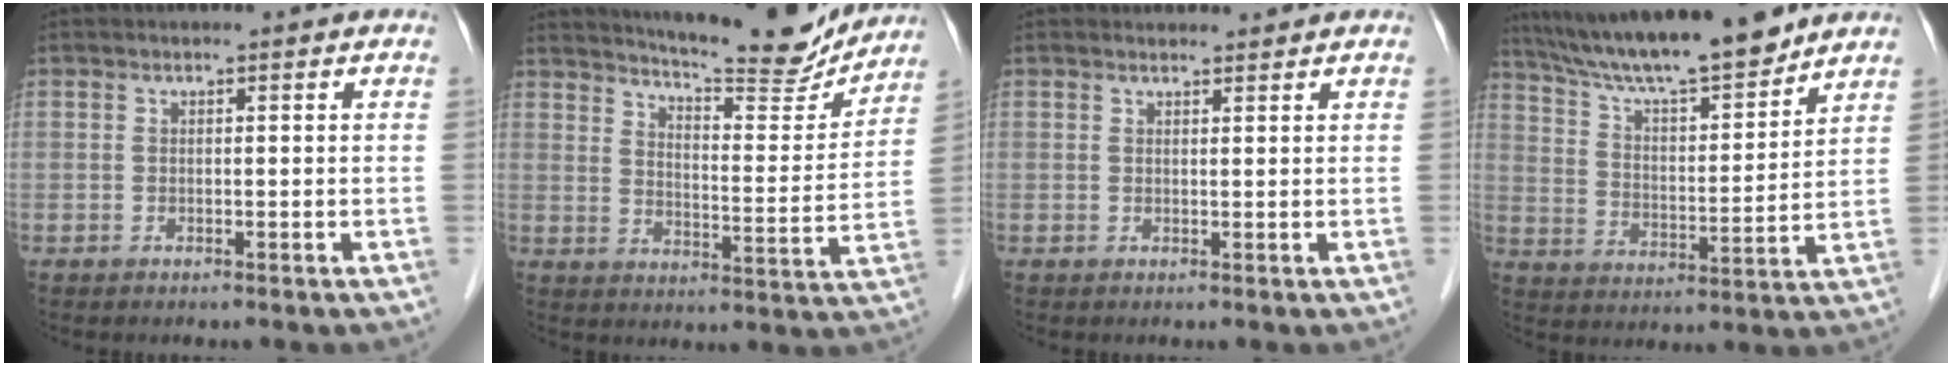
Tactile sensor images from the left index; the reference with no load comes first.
{"total": 17.1, "force": [15.9, 2.1, 5.8], "torque": [-0.090, -0.036, 0.212]}
{"total": 1.8, "force": [1.8, 0.4, 0.0], "torque": [-0.007, 0.011, 0.028]}
{"total": 16.6, "force": [14.5, 1.3, 7.9], "torque": [-0.135, 0.006, 0.244]}